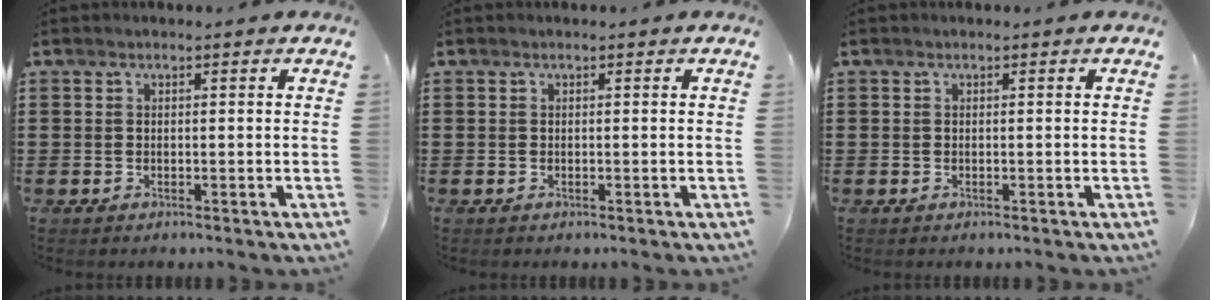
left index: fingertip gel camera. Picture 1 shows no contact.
{"total": 0.0}
{"total": 0.0}